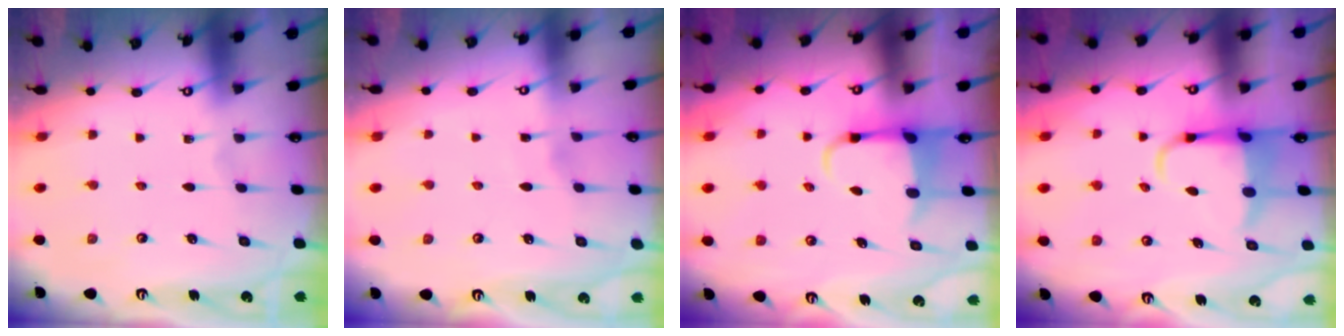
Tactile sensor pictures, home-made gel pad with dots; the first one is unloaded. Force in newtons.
{"total": 2.6, "press": 2.5, "slide": 0.2}
{"total": 3.9, "press": 3.7, "slide": 1.1}
{"total": 5.9, "press": 5.7, "slide": 1.4}